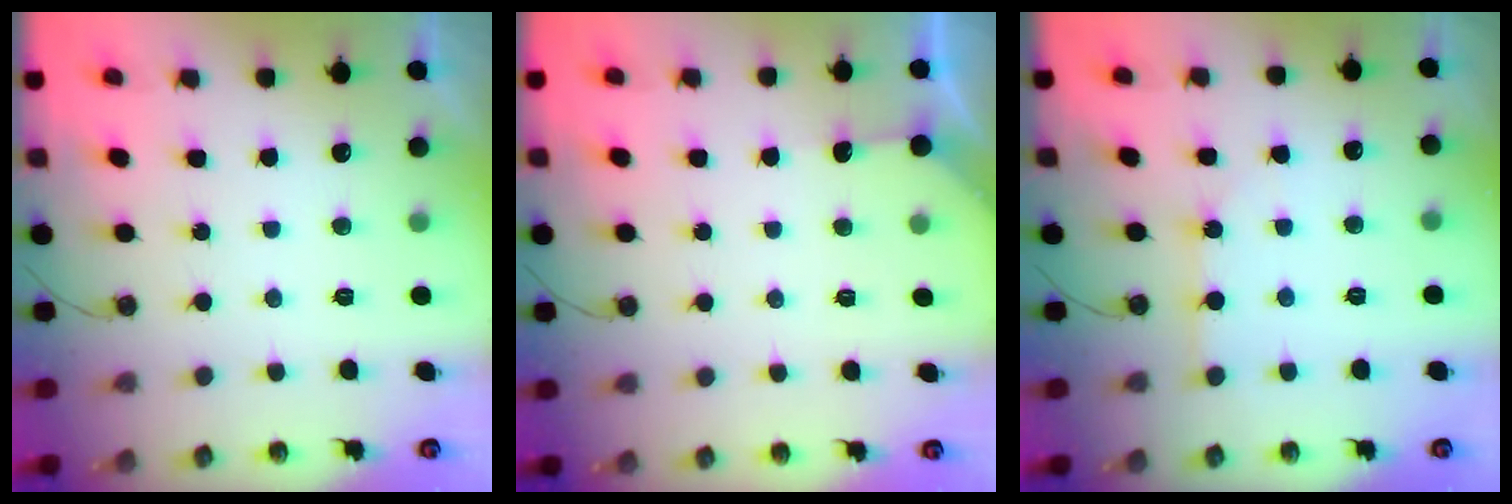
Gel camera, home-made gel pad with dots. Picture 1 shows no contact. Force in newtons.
{"total": 2.9, "press": 2.9, "slide": 0.4}
{"total": 2.6, "press": 2.6, "slide": 0.4}